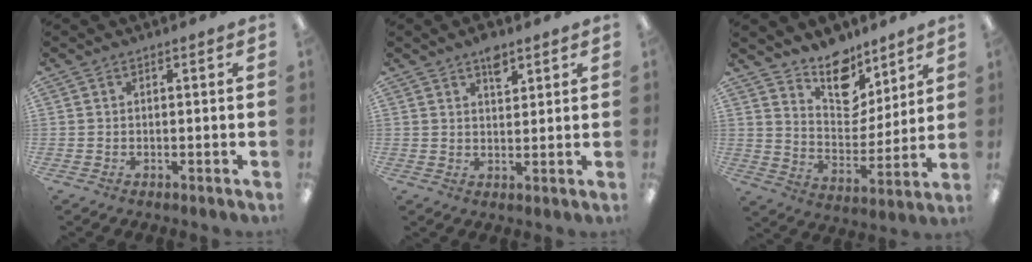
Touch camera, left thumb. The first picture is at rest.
{"total": 4.9, "force": [3.3, 2.4, 2.6], "torque": [-0.026, -0.016, 0.054]}
{"total": 12.9, "force": [10.2, 6.7, 4.0], "torque": [-0.057, -0.078, 0.190]}